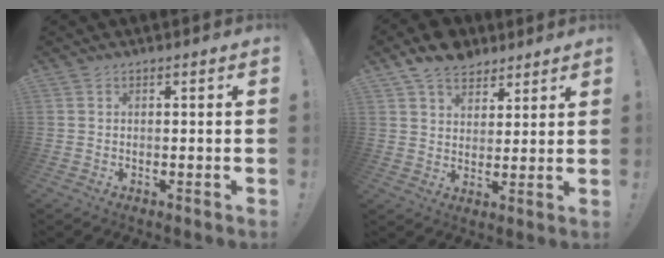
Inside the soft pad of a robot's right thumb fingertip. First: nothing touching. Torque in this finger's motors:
{"motor_torque": [0.62, 0.66, 0.41, 0.41, 0.01]}